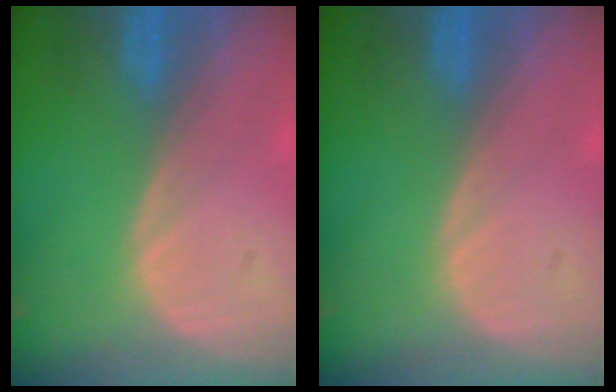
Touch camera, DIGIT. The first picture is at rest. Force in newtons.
{"total": 0.0}